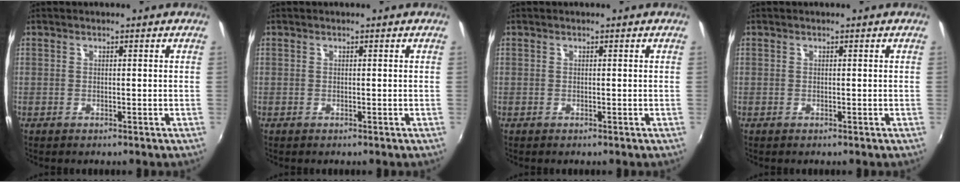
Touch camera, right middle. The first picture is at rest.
{"total": 0.0}
{"total": 0.0}
{"total": 0.0}